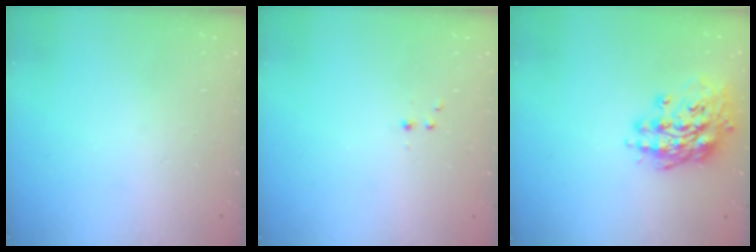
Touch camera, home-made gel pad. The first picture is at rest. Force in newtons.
{"total": 2.2, "press": 1.9, "slide": 1.2}
{"total": 16.0, "press": 15.8, "slide": 2.7}